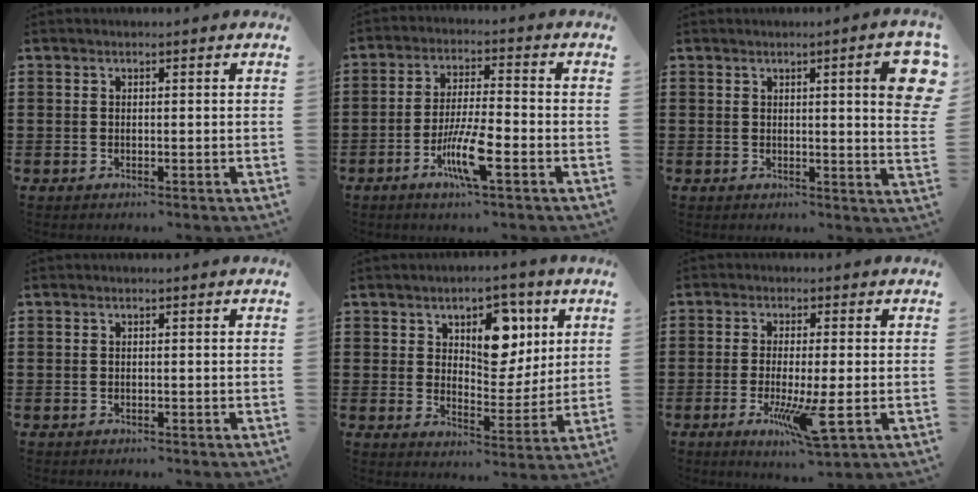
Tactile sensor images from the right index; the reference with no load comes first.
{"total": 8.1, "force": [-3.5, 1.3, 7.2], "torque": [-0.146, -0.014, -0.065]}
{"total": 6.4, "force": [2.4, 0.7, 5.9], "torque": [-0.080, -0.010, 0.033]}
{"total": 0.0}
{"total": 8.2, "force": [4.3, 4.9, 4.8], "torque": [-0.077, -0.007, 0.069]}
{"total": 7.4, "force": [-2.3, 0.8, 7.0], "torque": [-0.138, -0.025, -0.039]}